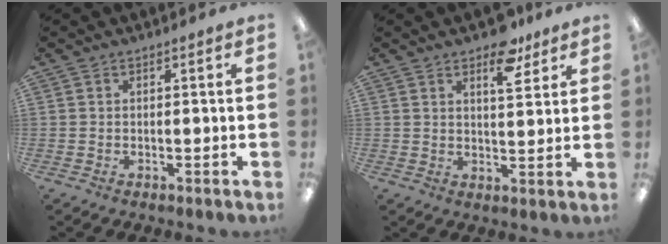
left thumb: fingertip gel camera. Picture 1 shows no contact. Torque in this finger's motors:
{"motor_torque": [-0.17, 0.12, -0.02, -0.18, 0.09]}